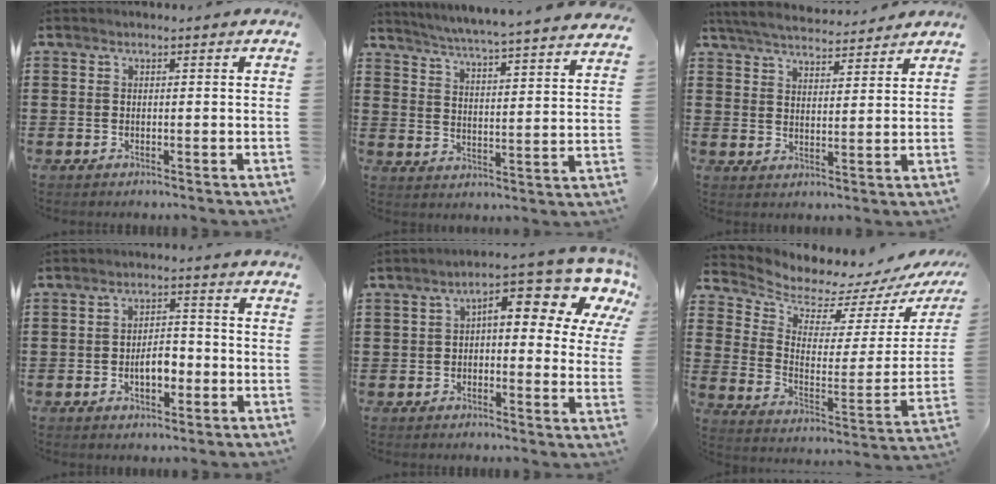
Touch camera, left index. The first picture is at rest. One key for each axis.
{"total": 4.6, "fx": 4.2, "fy": -1.2, "fz": 1.2, "tx": -0.045, "ty": -0.044, "tz": 0.065}
{"total": 5.1, "fx": 4.9, "fy": 0.8, "fz": 1.0, "tx": -0.039, "ty": -0.020, "tz": 0.088}
{"total": 4.9, "fx": -1.4, "fy": 2.5, "fz": 4.0, "tx": -0.054, "ty": 0.002, "tz": -0.030}
{"total": 11.1, "fx": 5.4, "fy": 4.3, "fz": 8.7, "tx": -0.131, "ty": -0.037, "tz": 0.081}
{"total": 5.1, "fx": 5.0, "fy": 1.1, "fz": -0.3, "tx": -0.035, "ty": -0.057, "tz": 0.083}